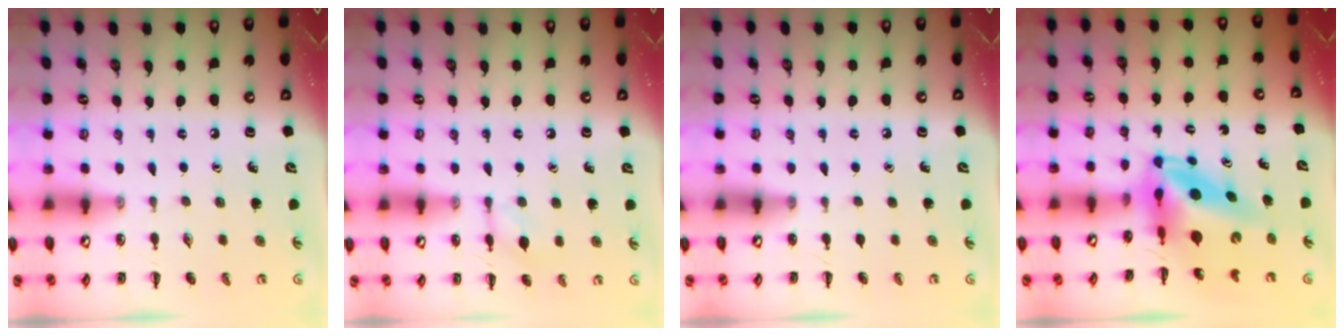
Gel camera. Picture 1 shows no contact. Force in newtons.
{"total": 5.7, "press": 5.7, "slide": 0.3}
{"total": 0.0}
{"total": 7.2, "press": 6.8, "slide": 2.4}